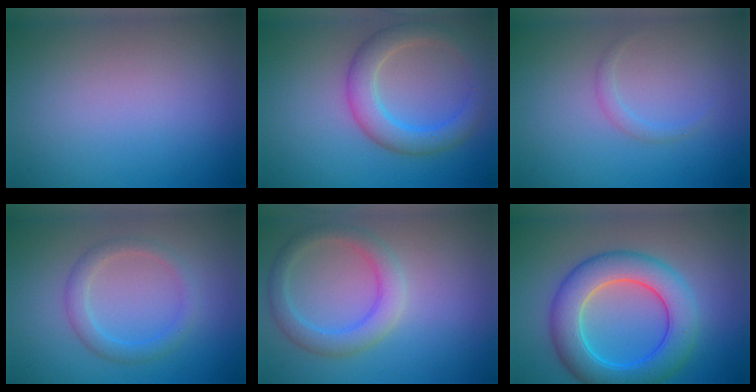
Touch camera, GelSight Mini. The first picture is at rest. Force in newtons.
{"total": 4.3, "press": 4.3, "slide": 0.3}
{"total": 1.0, "press": 1.0, "slide": 0.0}
{"total": 2.3, "press": 2.3, "slide": 0.1}
{"total": 3.3, "press": 3.3, "slide": 0.1}
{"total": 7.6, "press": 7.6, "slide": 0.0}